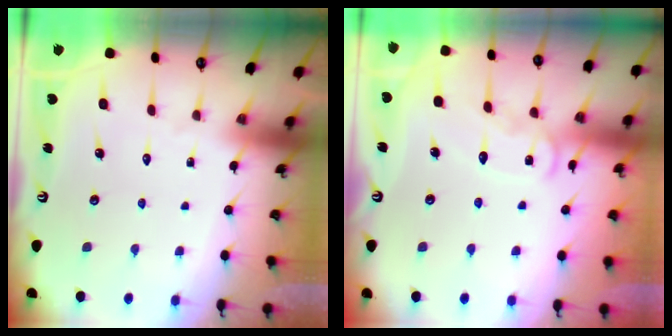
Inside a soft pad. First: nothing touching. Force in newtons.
{"total": 9.7, "press": 9.7, "slide": 0.8}